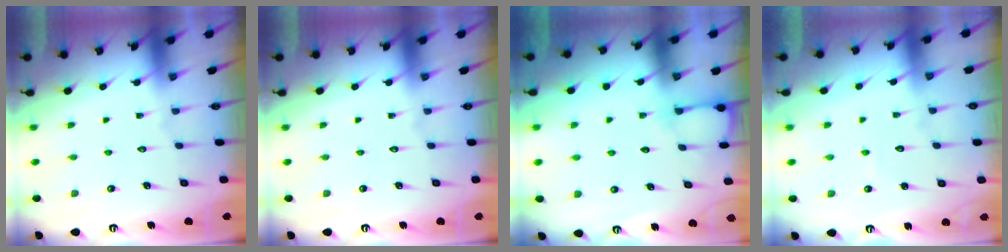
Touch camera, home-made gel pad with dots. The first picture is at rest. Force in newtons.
{"total": 0.0}
{"total": 4.9, "press": 4.9, "slide": 0.5}
{"total": 2.7, "press": 2.7, "slide": 0.3}